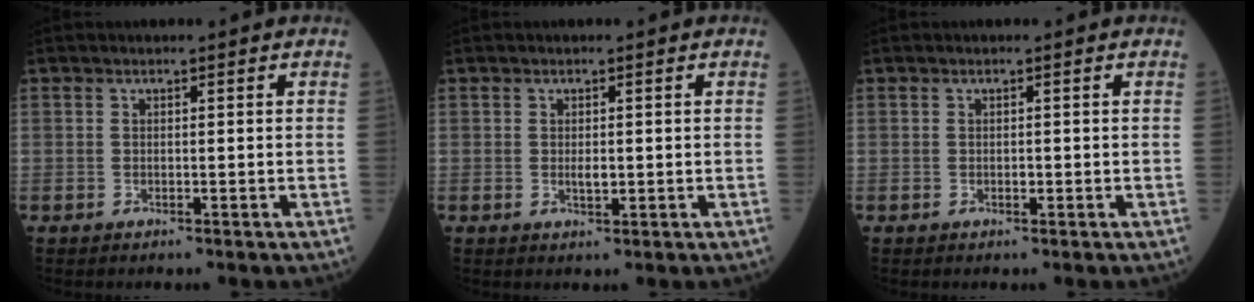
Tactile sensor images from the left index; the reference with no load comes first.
{"total": 1.5, "force": [0.0, 0.7, 1.3], "torque": [-0.023, -0.003, 0.002]}
{"total": 0.5, "force": [-0.1, 0.3, 0.4], "torque": [-0.007, 0.000, -0.004]}